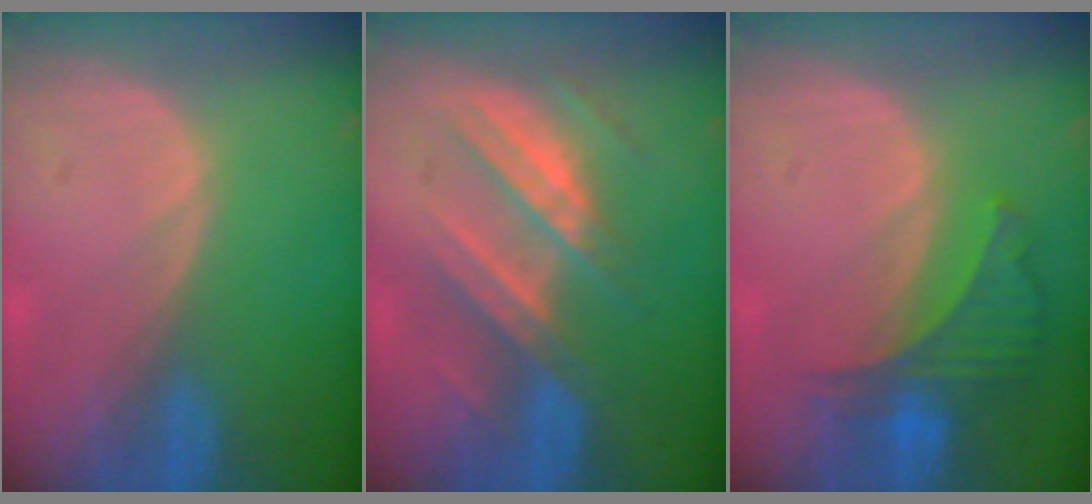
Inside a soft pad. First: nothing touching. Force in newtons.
{"total": 7.2, "press": 7.2, "slide": 0.9}
{"total": 6.4, "press": 5.9, "slide": 2.3}